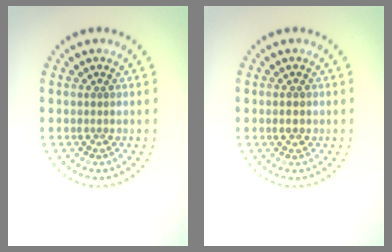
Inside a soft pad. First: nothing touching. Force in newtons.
{"total": 1.5, "press": 1.5, "slide": 0.1}